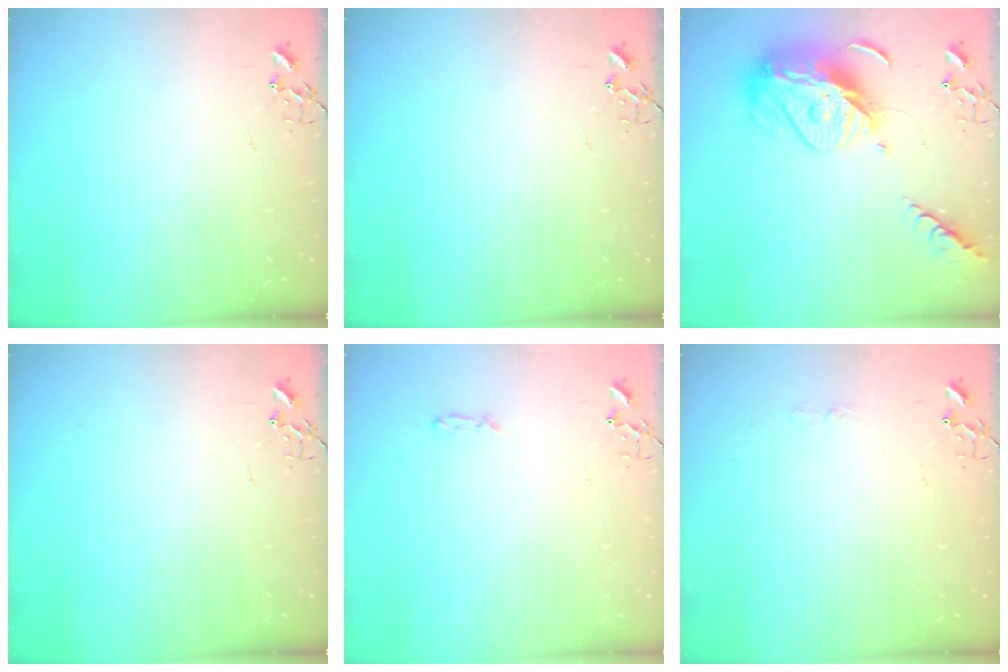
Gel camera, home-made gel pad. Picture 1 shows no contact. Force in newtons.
{"total": 0.0}
{"total": 17.5, "press": 17.4, "slide": 1.6}
{"total": 0.0}
{"total": 3.4, "press": 3.4, "slide": 0.4}
{"total": 3.6, "press": 3.6, "slide": 0.4}